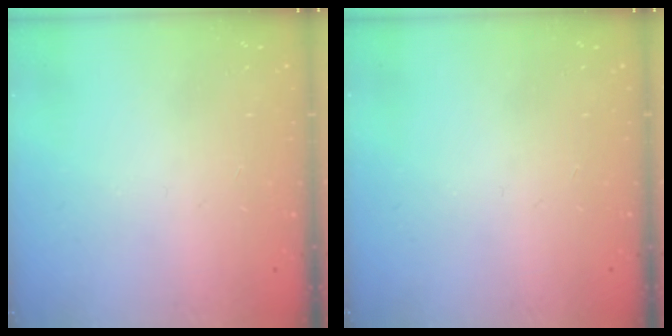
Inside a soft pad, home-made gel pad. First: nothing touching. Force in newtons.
{"total": 0.0}